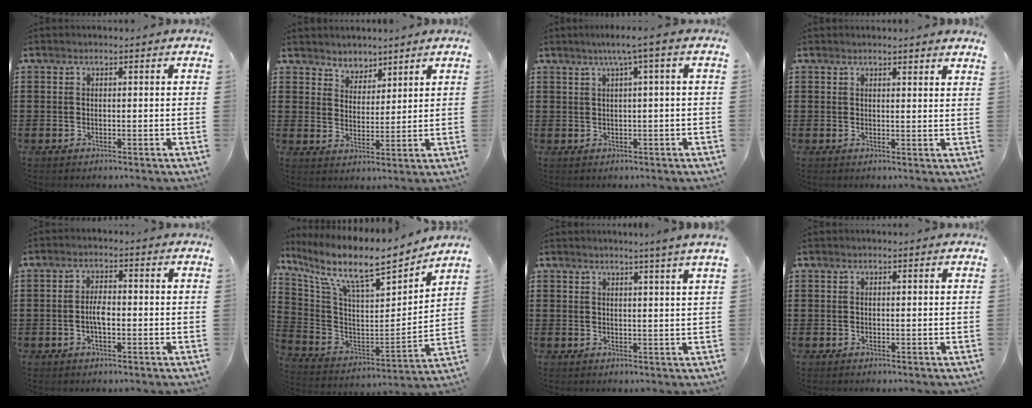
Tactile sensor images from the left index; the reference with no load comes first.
{"total": 3.8, "force": [3.4, 1.7, -0.5], "torque": [-0.009, -0.004, 0.063]}
{"total": 2.4, "force": [0.5, -0.2, 2.3], "torque": [-0.042, -0.003, 0.006]}
{"total": 1.8, "force": [1.7, -0.2, 0.5], "torque": [-0.015, -0.001, 0.033]}
{"total": 3.2, "force": [-0.8, 1.2, 2.9], "torque": [-0.060, 0.002, -0.019]}
{"total": 10.7, "force": [8.7, 1.8, 6.1], "torque": [-0.138, -0.065, 0.139]}
{"total": 2.4, "force": [1.9, -1.1, 1.0], "torque": [-0.020, -0.008, 0.035]}
{"total": 0.0}